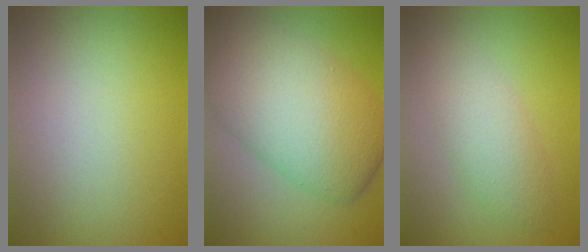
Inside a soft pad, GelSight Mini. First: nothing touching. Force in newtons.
{"total": 10.5, "press": 10.4, "slide": 0.7}
{"total": 3.3, "press": 3.3, "slide": 0.1}